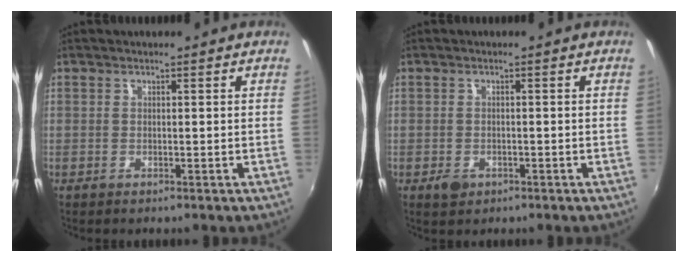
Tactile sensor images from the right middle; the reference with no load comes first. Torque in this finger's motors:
{"motor_torque": [0.47, -0.34, 0.00, 0.02]}